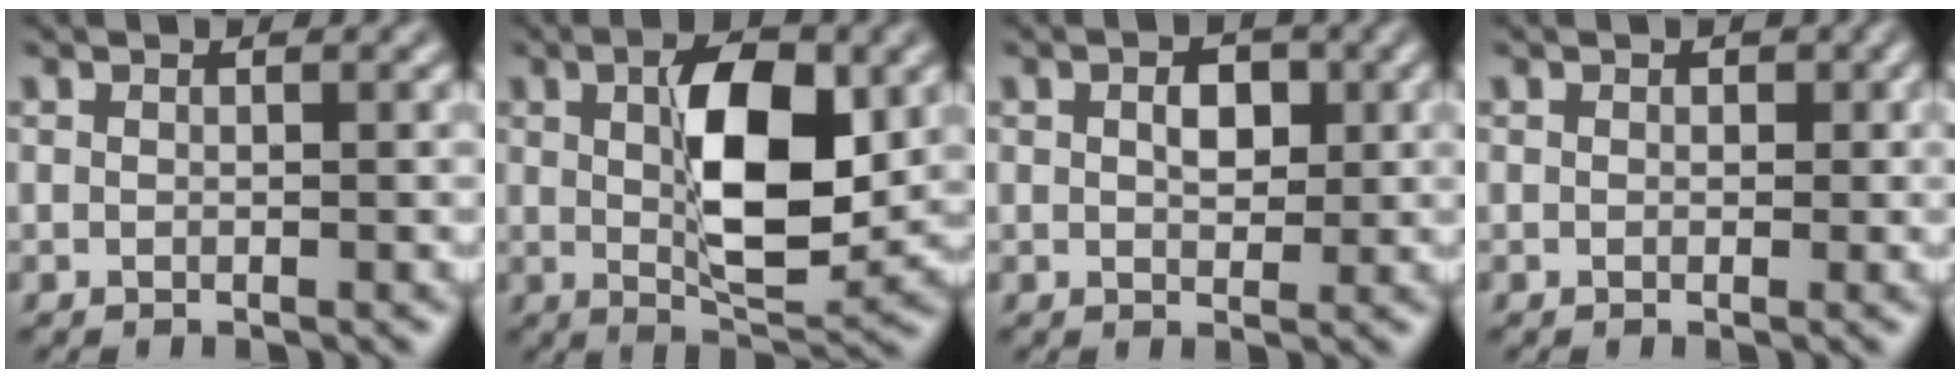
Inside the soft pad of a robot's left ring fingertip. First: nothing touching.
{"total": 7.6, "force": [0.9, 2.8, 7.0], "torque": [-0.121, 0.000, 0.027]}
{"total": 1.7, "force": [0.2, 1.0, 1.4], "torque": [-0.031, 0.005, 0.011]}
{"total": 0.9, "force": [0.2, 0.8, 0.5], "torque": [-0.001, 0.011, -0.001]}